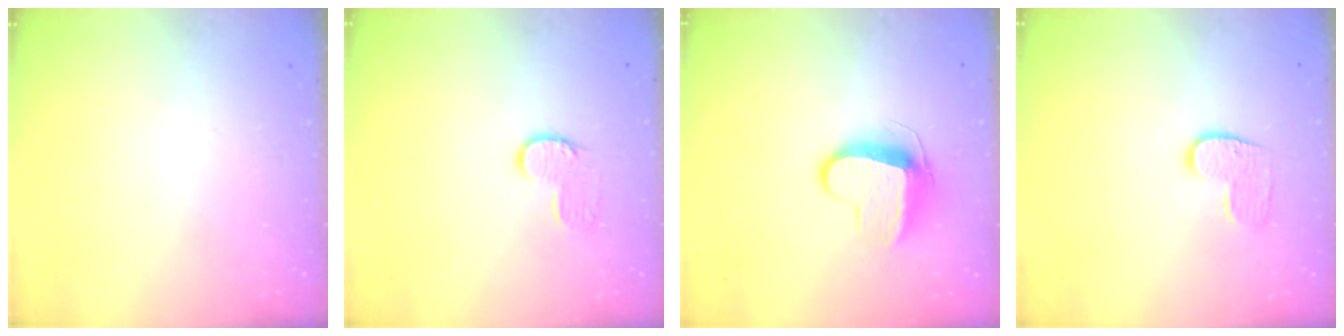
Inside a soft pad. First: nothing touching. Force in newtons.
{"total": 6.8, "press": 6.8, "slide": 0.3}
{"total": 9.8, "press": 9.8, "slide": 0.1}
{"total": 7.0, "press": 7.0, "slide": 0.2}